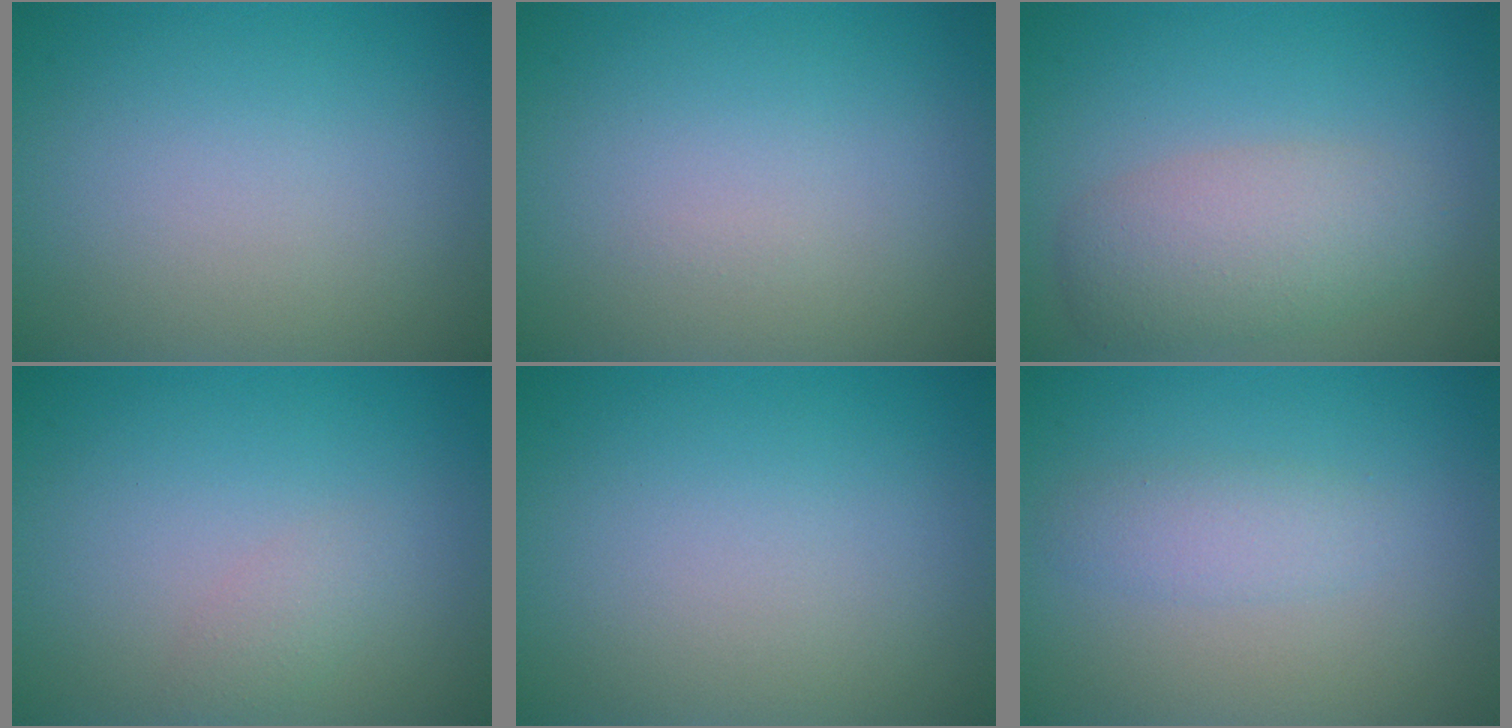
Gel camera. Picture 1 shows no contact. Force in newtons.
{"total": 0.0}
{"total": 4.3, "press": 4.3, "slide": 0.1}
{"total": 1.1, "press": 1.1, "slide": 0.1}
{"total": 0.0}
{"total": 1.8, "press": 1.8, "slide": 0.1}